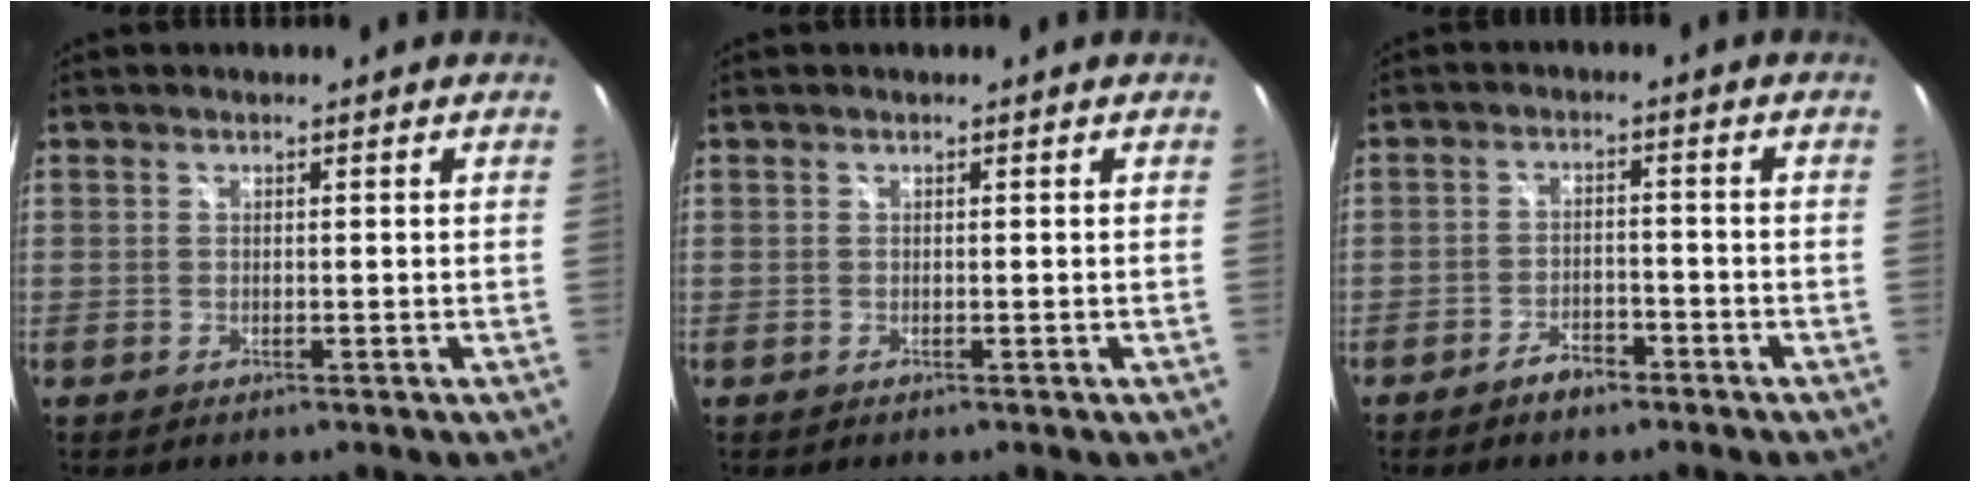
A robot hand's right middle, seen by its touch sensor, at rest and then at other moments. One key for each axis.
{"total": 0.0}
{"total": 4.1, "fx": -3.1, "fy": 1.7, "fz": 2.0, "tx": -0.050, "ty": 0.005, "tz": -0.048}